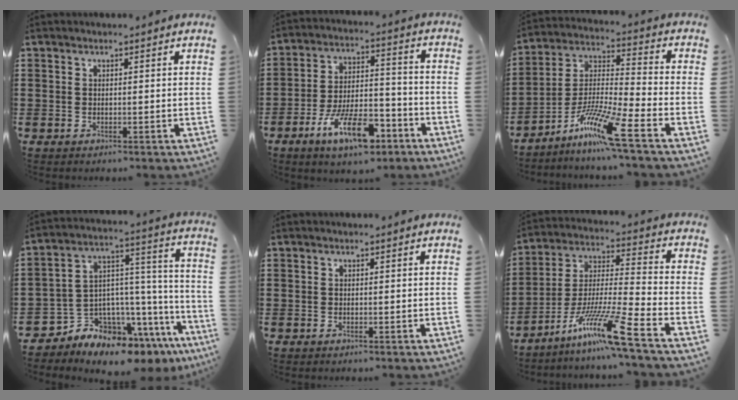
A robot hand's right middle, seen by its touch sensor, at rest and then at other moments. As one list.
[{"total": 11.6, "force": [-7.1, 4.0, 8.3], "torque": [-0.153, 0.018, -0.131]}, {"total": 10.5, "force": [-7.8, -0.1, 7.1], "torque": [-0.146, -0.011, -0.155]}, {"total": 7.7, "force": [-7.3, 2.4, -0.5], "torque": [-0.001, -0.014, -0.144]}, {"total": 0.0}, {"total": 12.3, "force": [-8.9, -0.2, 8.4], "torque": [-0.175, -0.008, -0.180]}]